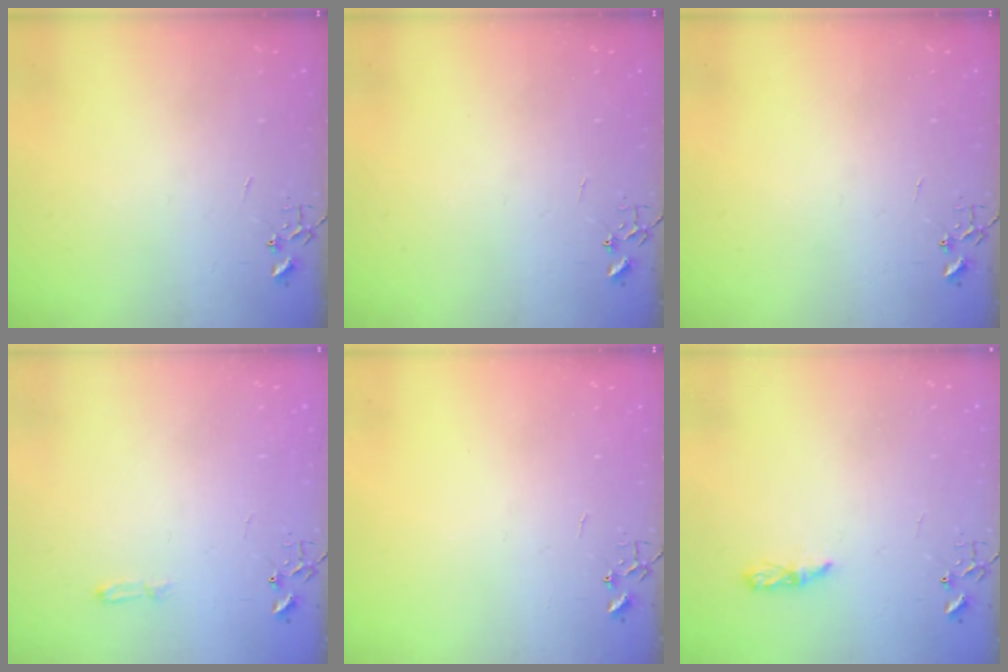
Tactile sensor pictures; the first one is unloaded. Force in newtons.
{"total": 0.0}
{"total": 0.0}
{"total": 4.0, "press": 3.9, "slide": 0.5}
{"total": 0.0}
{"total": 5.0, "press": 4.9, "slide": 0.5}